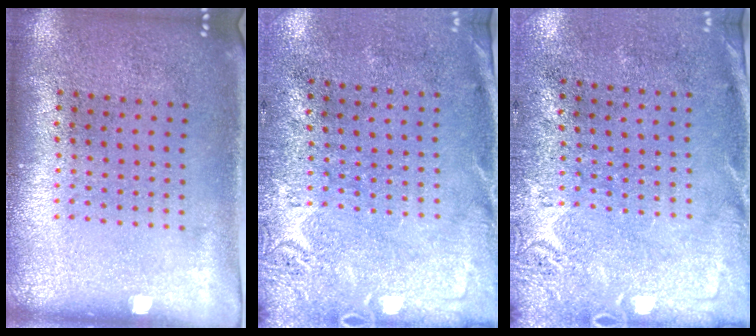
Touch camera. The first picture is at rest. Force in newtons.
{"total": 2.6, "press": 2.1, "slide": 1.6}
{"total": 2.6, "press": 2.1, "slide": 1.6}